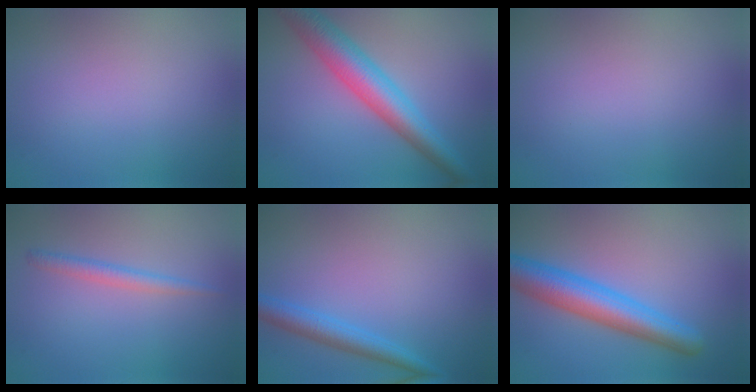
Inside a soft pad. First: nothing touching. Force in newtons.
{"total": 6.6, "press": 6.6, "slide": 0.1}
{"total": 0.0}
{"total": 1.5, "press": 1.5, "slide": 0.1}
{"total": 2.7, "press": 2.7, "slide": 0.2}
{"total": 6.0, "press": 6.0, "slide": 0.1}